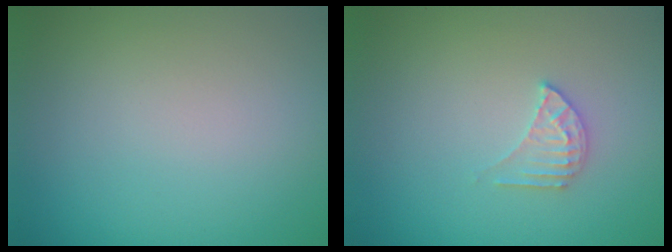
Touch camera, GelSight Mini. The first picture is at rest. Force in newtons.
{"total": 1.7, "press": 1.7, "slide": 0.1}